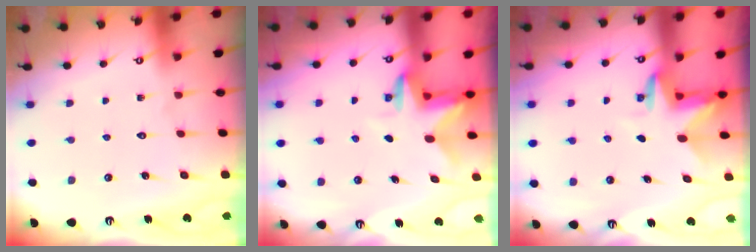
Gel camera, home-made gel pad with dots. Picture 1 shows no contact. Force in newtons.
{"total": 3.0, "press": 3.0, "slide": 0.3}
{"total": 3.2, "press": 3.2, "slide": 0.2}